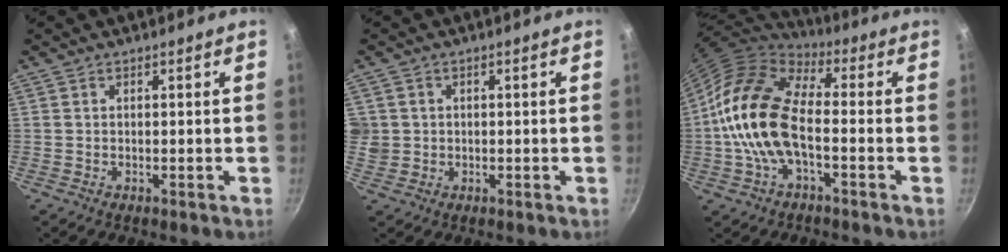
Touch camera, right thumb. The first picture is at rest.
{"total": 3.6, "force": [0.3, 3.5, 1.0], "torque": [-0.012, 0.007, 0.011]}
{"total": 16.3, "force": [-2.2, 8.4, 13.7], "torque": [-0.241, 0.031, -0.055]}